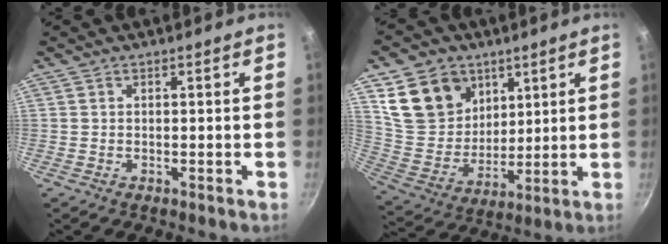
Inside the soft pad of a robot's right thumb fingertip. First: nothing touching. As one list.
[{"total": 16.0, "force": [7.7, 12.4, 6.6], "torque": [-0.081, -0.039, 0.157]}]